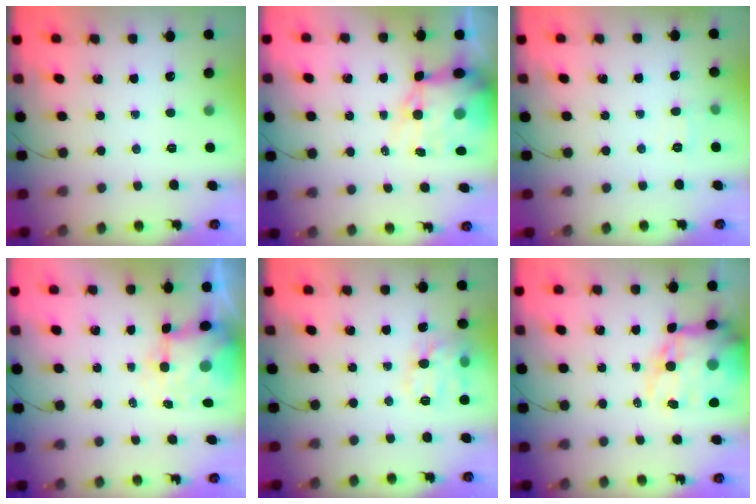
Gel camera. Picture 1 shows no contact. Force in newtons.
{"total": 12.6, "press": 12.1, "slide": 3.5}
{"total": 5.1, "press": 4.9, "slide": 1.3}
{"total": 7.8, "press": 7.4, "slide": 2.2}
{"total": 13.2, "press": 13.2, "slide": 0.6}
{"total": 21.1, "press": 20.5, "slide": 5.0}